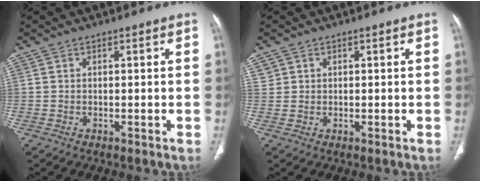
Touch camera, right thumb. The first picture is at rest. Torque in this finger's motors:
{"motor_torque": [-0.02, 0.05, 0.04, -0.17, -0.01]}